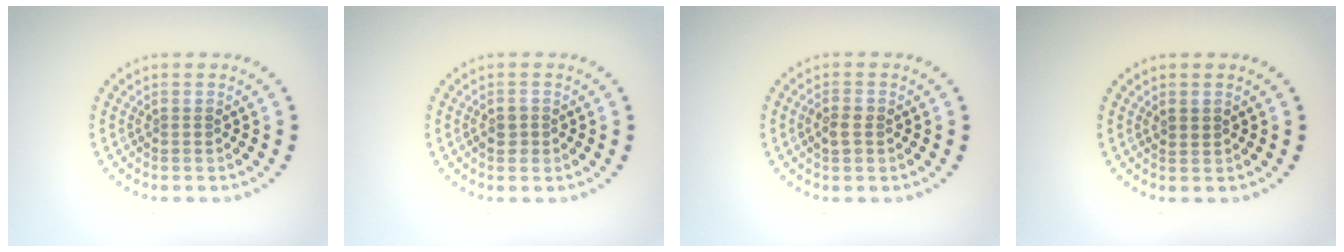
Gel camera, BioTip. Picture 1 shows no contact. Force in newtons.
{"total": 1.5, "press": 1.4, "slide": 0.5}
{"total": 1.6, "press": 1.5, "slide": 0.3}
{"total": 1.1, "press": 1.0, "slide": 0.5}